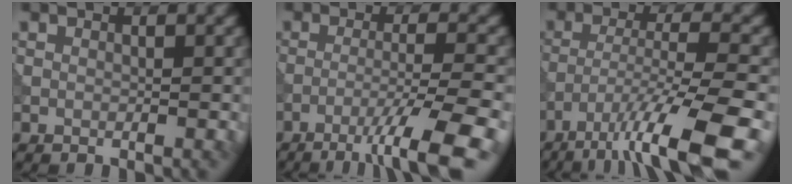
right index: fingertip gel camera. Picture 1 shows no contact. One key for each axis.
{"total": 7.4, "fx": -4.9, "fy": 0.7, "fz": 5.5, "tx": -0.088, "ty": 0.006, "tz": -0.077}
{"total": 10.3, "fx": -6.9, "fy": 1.8, "fz": 7.5, "tx": -0.131, "ty": -0.002, "tz": -0.114}